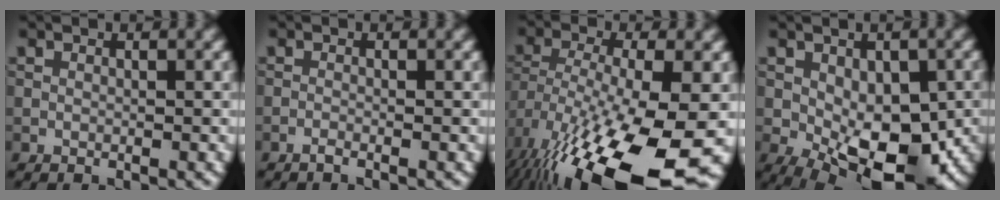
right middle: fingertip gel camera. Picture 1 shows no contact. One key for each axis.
{"total": 0.7, "fx": -0.5, "fy": 0.1, "fz": 0.5, "tx": -0.009, "ty": 0.000, "tz": -0.011}
{"total": 16.7, "fx": -8.3, "fy": 6.2, "fz": 13.1, "tx": -0.264, "ty": -0.051, "tz": -0.124}
{"total": 9.8, "fx": -2.3, "fy": 5.3, "fz": 7.9, "tx": -0.124, "ty": -0.017, "tz": -0.029}